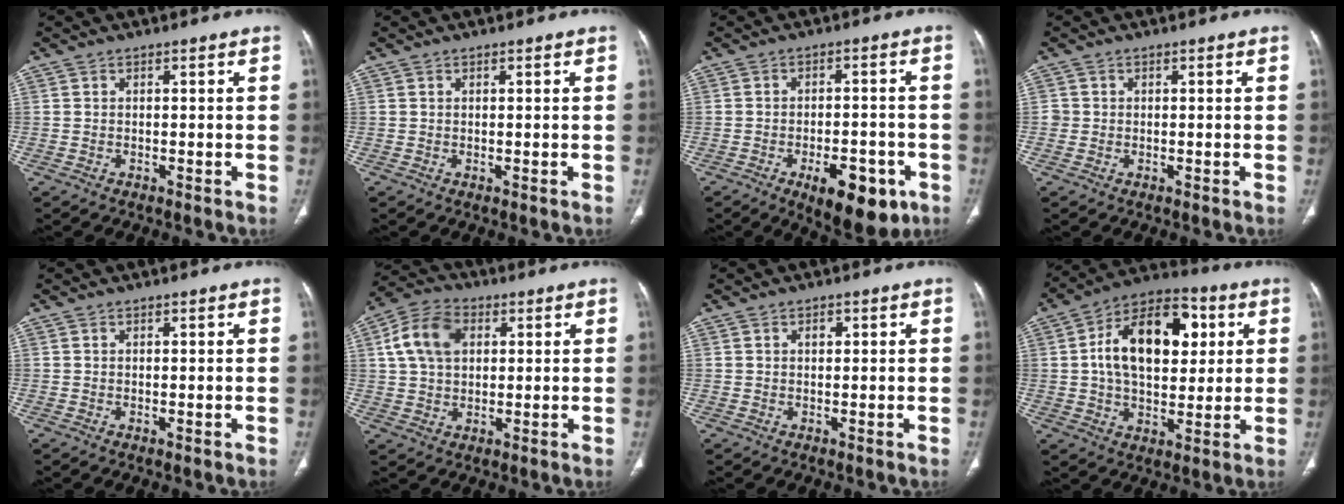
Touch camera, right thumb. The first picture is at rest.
{"total": 0.0}
{"total": 12.3, "force": [-5.8, 5.7, 9.4], "torque": [-0.109, 0.018, -0.073]}
{"total": 1.4, "force": [-0.2, 1.4, 0.1], "torque": [0.006, 0.006, -0.004]}
{"total": 0.0}
{"total": 10.8, "force": [2.9, 7.5, 7.2], "torque": [-0.124, 0.013, 0.046]}
{"total": 1.2, "force": [0.4, 0.9, 0.8], "torque": [-0.007, 0.001, 0.004]}
{"total": 18.9, "force": [3.9, 11.4, 14.5], "torque": [-0.204, 0.014, 0.058]}